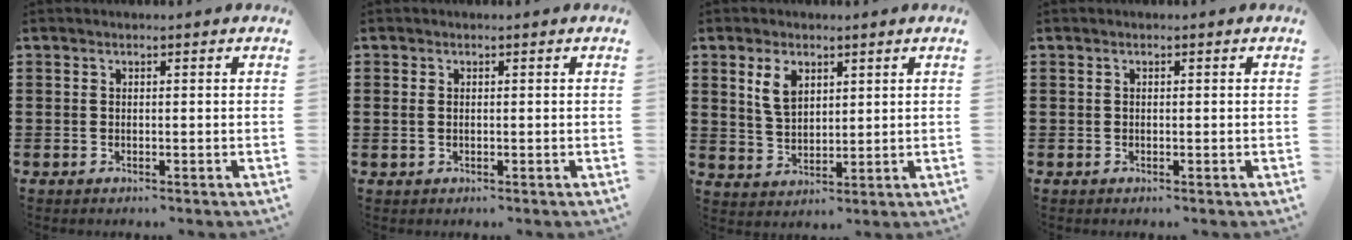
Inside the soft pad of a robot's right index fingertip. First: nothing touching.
{"total": 1.1, "force": [0.2, 0.7, 0.8], "torque": [-0.019, 0.006, 0.002]}
{"total": 5.3, "force": [2.4, 3.1, 3.5], "torque": [-0.072, 0.007, 0.042]}
{"total": 0.0}